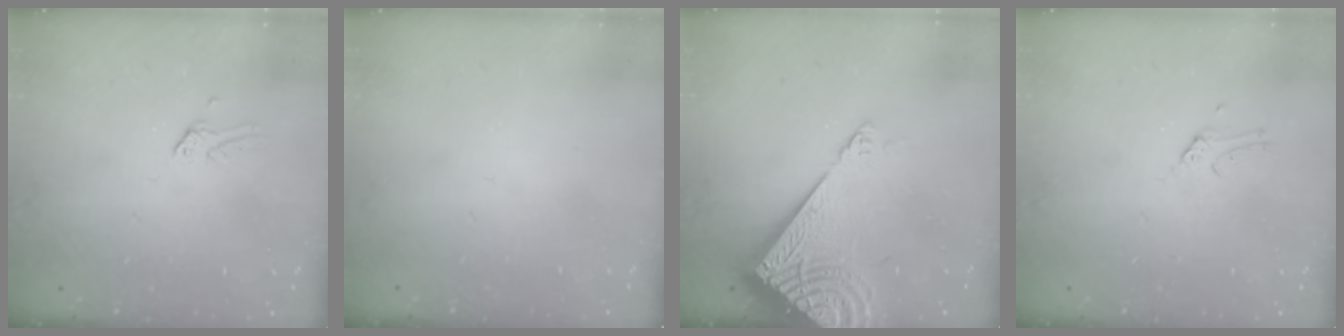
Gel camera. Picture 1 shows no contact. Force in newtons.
{"total": 0.0}
{"total": 13.4, "press": 13.3, "slide": 1.8}
{"total": 2.9, "press": 2.9, "slide": 0.3}